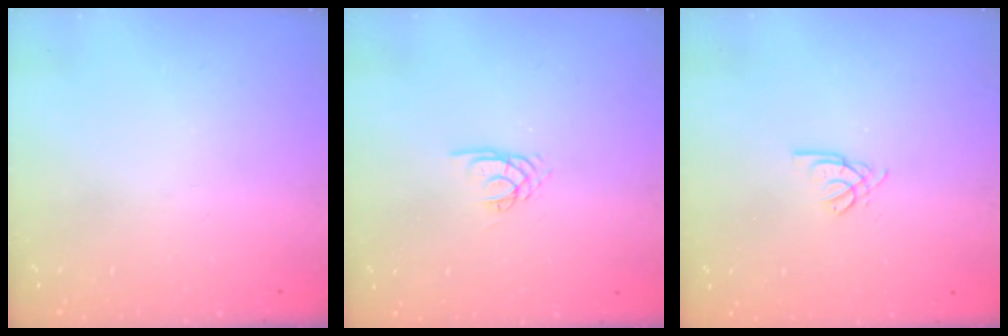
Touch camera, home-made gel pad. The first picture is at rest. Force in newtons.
{"total": 1.9, "press": 1.8, "slide": 0.3}
{"total": 2.0, "press": 2.0, "slide": 0.4}